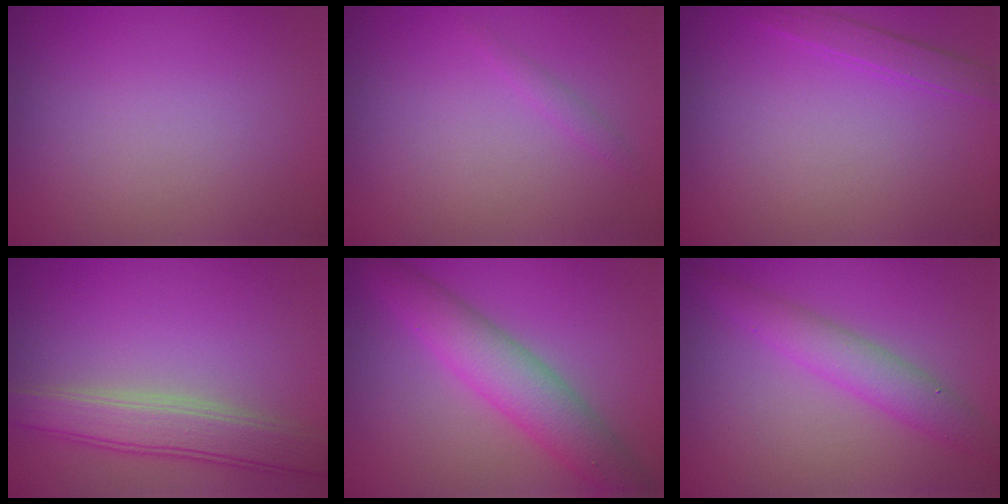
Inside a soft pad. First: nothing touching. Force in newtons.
{"total": 0.8, "press": 0.8, "slide": 0.0}
{"total": 1.6, "press": 1.6, "slide": 0.1}
{"total": 4.6, "press": 4.6, "slide": 0.4}
{"total": 5.5, "press": 5.5, "slide": 0.4}
{"total": 3.4, "press": 3.4, "slide": 0.1}